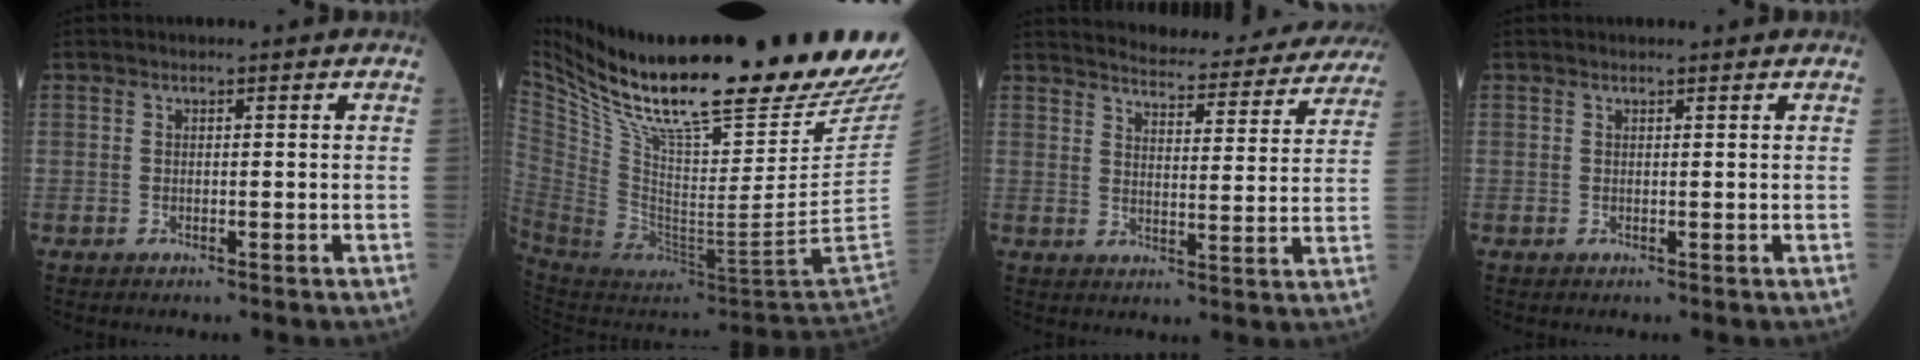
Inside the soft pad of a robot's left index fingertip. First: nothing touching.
{"total": 34.2, "force": [25.2, 2.5, 23.1], "torque": [-0.355, -0.048, 0.394]}
{"total": 22.4, "force": [21.0, 3.7, 6.8], "torque": [-0.088, -0.036, 0.252]}
{"total": 1.1, "force": [1.1, 0.0, 0.3], "torque": [-0.009, 0.009, 0.017]}